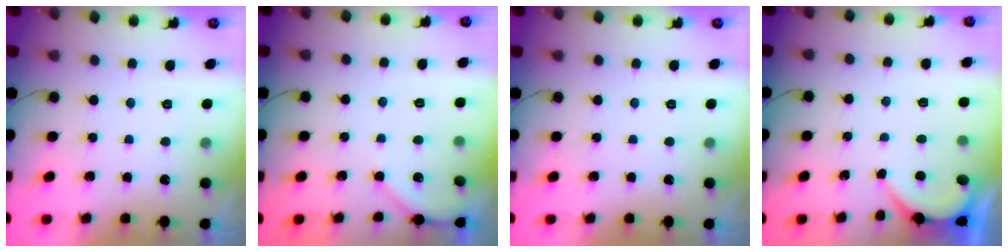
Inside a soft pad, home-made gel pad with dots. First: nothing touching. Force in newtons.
{"total": 3.5, "press": 3.4, "slide": 0.4}
{"total": 0.0}
{"total": 1.4, "press": 1.4, "slide": 0.2}